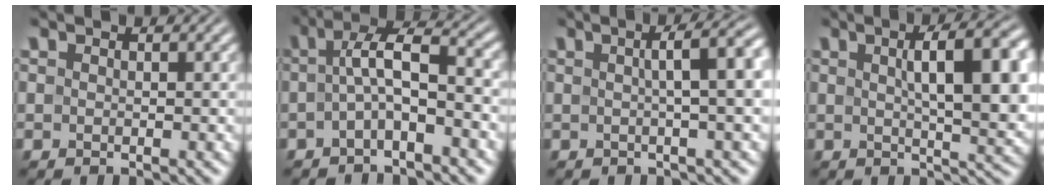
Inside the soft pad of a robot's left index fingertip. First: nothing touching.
{"total": 4.4, "force": [-0.5, 1.4, 4.2], "torque": [-0.074, 0.014, -0.016]}
{"total": 6.0, "force": [1.1, 1.6, 5.7], "torque": [-0.054, 0.019, 0.013]}
{"total": 10.0, "force": [2.2, 3.2, 9.2], "torque": [-0.123, 0.006, 0.035]}